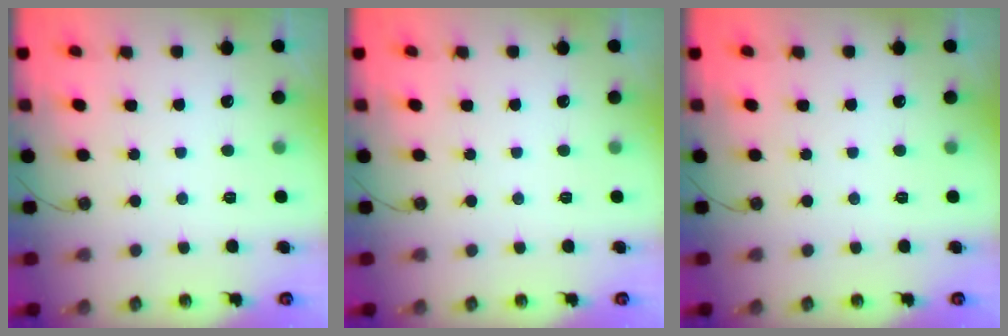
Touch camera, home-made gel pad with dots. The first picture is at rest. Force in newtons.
{"total": 0.0}
{"total": 0.0}